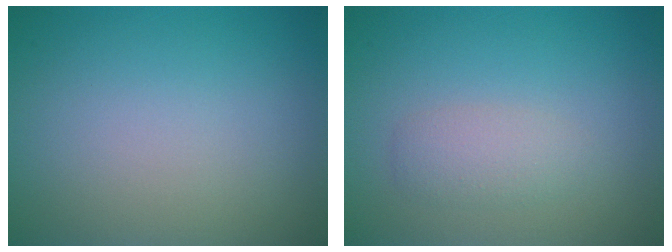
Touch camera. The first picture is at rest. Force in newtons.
{"total": 1.8, "press": 1.8, "slide": 0.1}